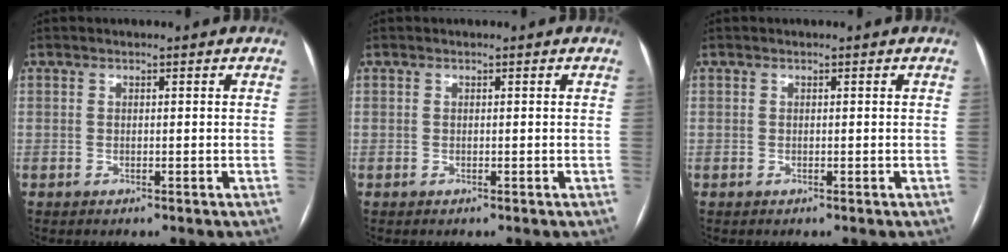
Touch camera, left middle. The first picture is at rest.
{"total": 0.0}
{"total": 0.0}